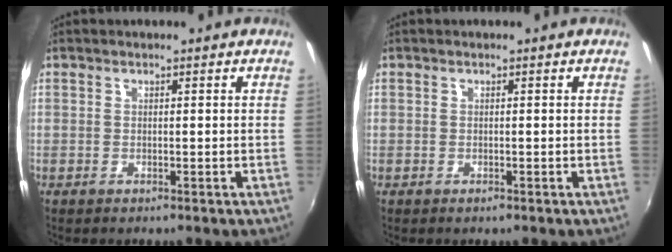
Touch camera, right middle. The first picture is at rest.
{"total": 0.6, "force": [-0.4, 0.5, 0.1], "torque": [-0.001, -0.003, -0.008]}